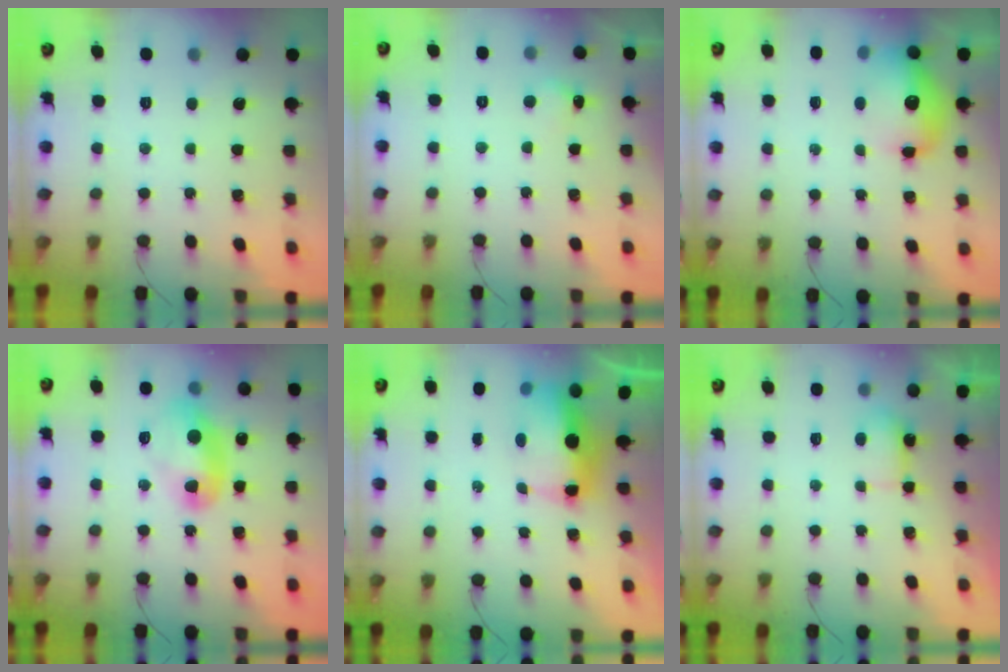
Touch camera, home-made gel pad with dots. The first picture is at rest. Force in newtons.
{"total": 5.5, "press": 5.3, "slide": 1.4}
{"total": 12.4, "press": 12.0, "slide": 2.8}
{"total": 10.2, "press": 10.2, "slide": 0.9}
{"total": 14.9, "press": 10.6, "slide": 10.4}
{"total": 4.2, "press": 4.0, "slide": 1.1}